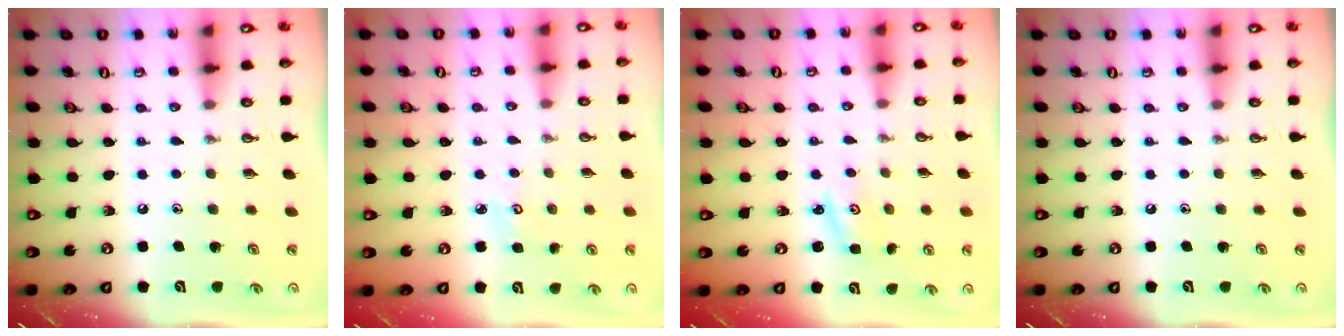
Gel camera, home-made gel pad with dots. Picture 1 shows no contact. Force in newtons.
{"total": 3.4, "press": 3.4, "slide": 0.3}
{"total": 2.0, "press": 2.0, "slide": 0.2}
{"total": 0.0}